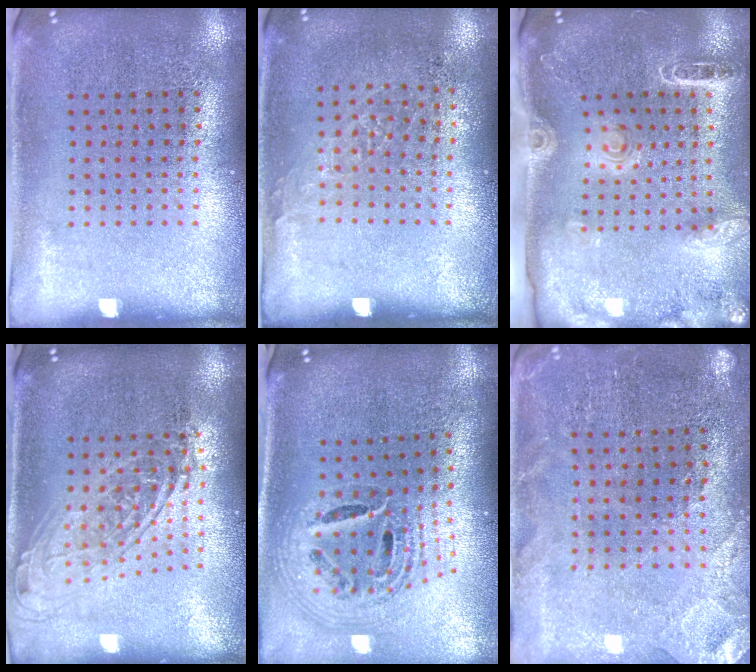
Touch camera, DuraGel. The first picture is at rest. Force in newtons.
{"total": 0.9, "press": 0.8, "slide": 0.4}
{"total": 1.9, "press": 1.9, "slide": 0.3}
{"total": 1.8, "press": 1.4, "slide": 1.1}
{"total": 1.9, "press": 1.5, "slide": 1.2}
{"total": 0.5, "press": 0.5, "slide": 0.2}